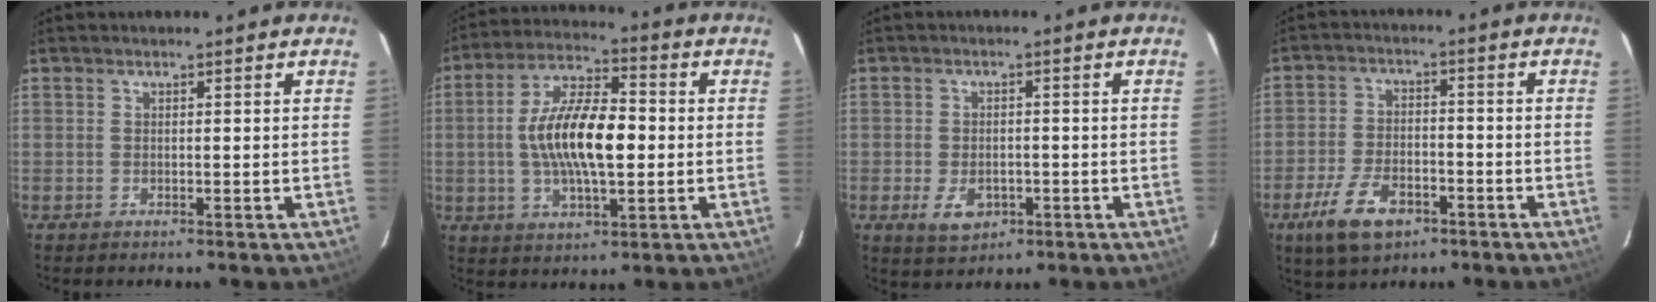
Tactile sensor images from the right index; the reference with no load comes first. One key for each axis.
{"total": 14.4, "fx": -0.7, "fy": 5.4, "fz": 13.4, "tx": -0.255, "ty": 0.009, "tz": -0.014}
{"total": 5.6, "fx": -2.2, "fy": 3.7, "fz": 3.6, "tx": -0.081, "ty": -0.009, "tz": -0.028}
{"total": 10.5, "fx": -6.1, "fy": 5.3, "fz": 6.8, "tx": -0.159, "ty": -0.006, "tz": -0.106}